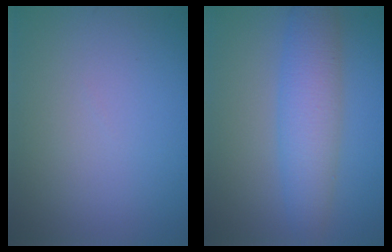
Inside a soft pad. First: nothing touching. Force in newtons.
{"total": 4.9, "press": 4.9, "slide": 0.1}